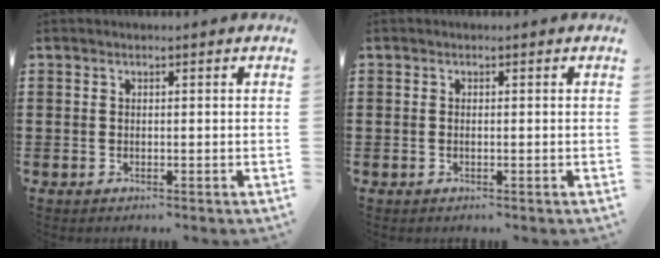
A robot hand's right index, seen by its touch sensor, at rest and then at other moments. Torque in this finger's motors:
{"motor_torque": [0.56, 1.02, 0.02, 0.02]}